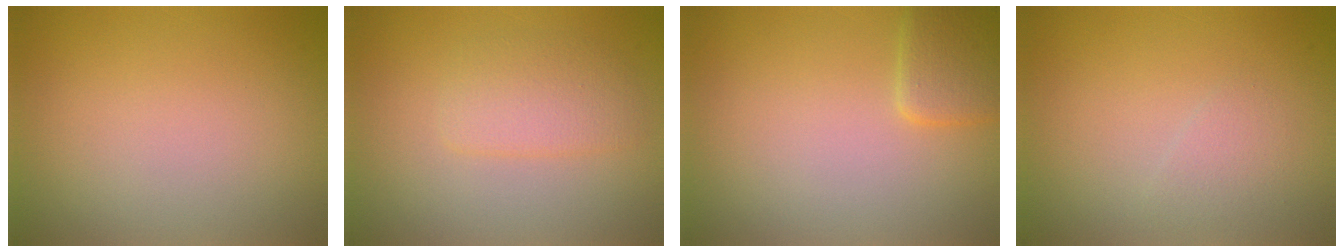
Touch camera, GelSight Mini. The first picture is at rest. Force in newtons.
{"total": 2.6, "press": 2.6, "slide": 0.0}
{"total": 2.5, "press": 2.5, "slide": 0.1}
{"total": 1.3, "press": 1.3, "slide": 0.0}